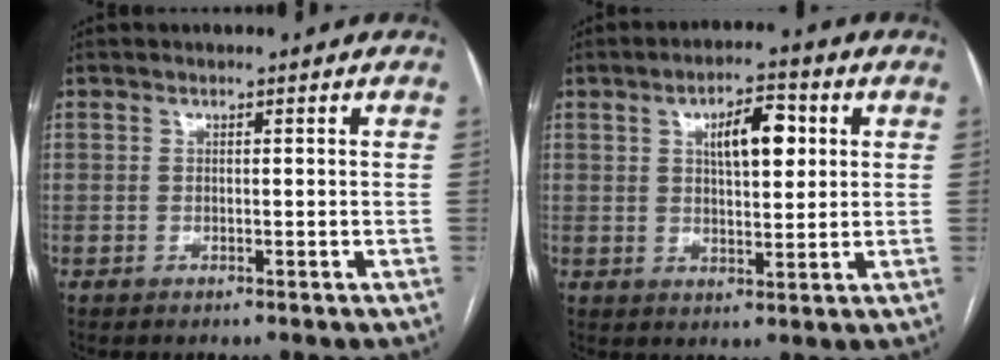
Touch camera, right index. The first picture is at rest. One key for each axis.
{"total": 7.4, "fx": 2.3, "fy": 2.6, "fz": 6.6, "tx": -0.106, "ty": 0.013, "tz": 0.038}